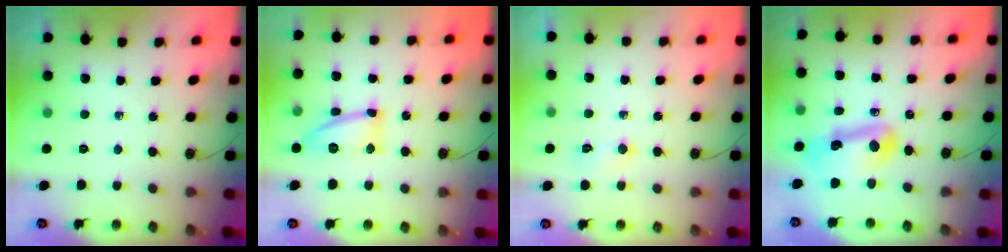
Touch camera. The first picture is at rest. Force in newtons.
{"total": 13.4, "press": 13.3, "slide": 1.0}
{"total": 3.6, "press": 3.6, "slide": 0.5}
{"total": 14.1, "press": 14.0, "slide": 1.6}